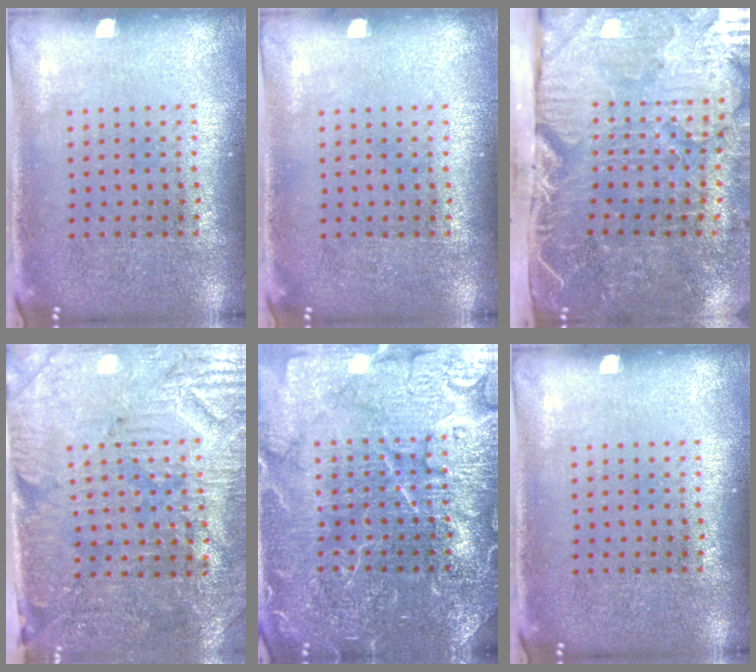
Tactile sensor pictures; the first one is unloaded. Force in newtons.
{"total": 0.0}
{"total": 5.4, "press": 4.4, "slide": 3.0}
{"total": 3.3, "press": 3.0, "slide": 1.3}
{"total": 7.0, "press": 6.9, "slide": 0.9}
{"total": 0.0}